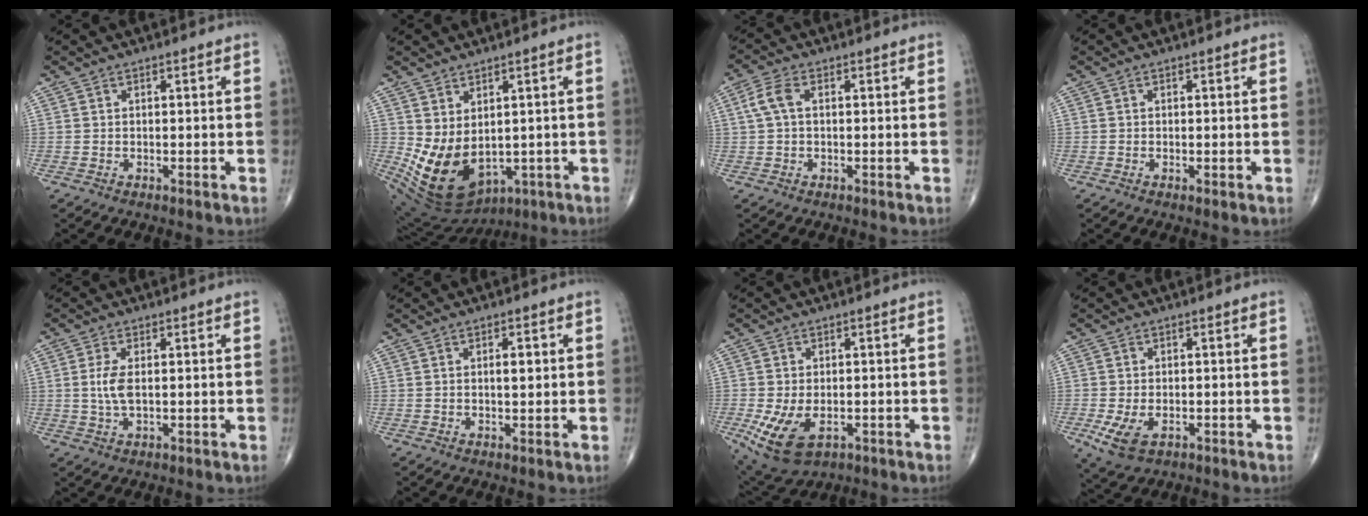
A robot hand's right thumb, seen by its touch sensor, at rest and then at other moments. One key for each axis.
{"total": 12.5, "fx": -0.6, "fy": 8.3, "fz": 9.4, "tx": -0.161, "ty": -0.015, "tz": 0.024}
{"total": 4.2, "fx": 0.7, "fy": 2.3, "fz": 3.4, "tx": -0.082, "ty": 0.013, "tz": 0.010}
{"total": 0.8, "fx": -0.1, "fy": 0.2, "fz": 0.7, "tx": -0.014, "ty": -0.004, "tz": -0.004}
{"total": 4.2, "fx": 0.4, "fy": 1.8, "fz": 3.8, "tx": -0.090, "ty": -0.003, "tz": 0.010}
{"total": 2.2, "fx": 0.4, "fy": 0.9, "fz": 2.0, "tx": -0.028, "ty": 0.000, "tz": 0.007}
{"total": 9.7, "fx": -3.0, "fy": 5.7, "fz": 7.2, "tx": -0.138, "ty": -0.005, "tz": -0.039}
{"total": 5.8, "fx": -1.9, "fy": 3.5, "fz": 4.3, "tx": -0.086, "ty": -0.005, "tz": -0.026}